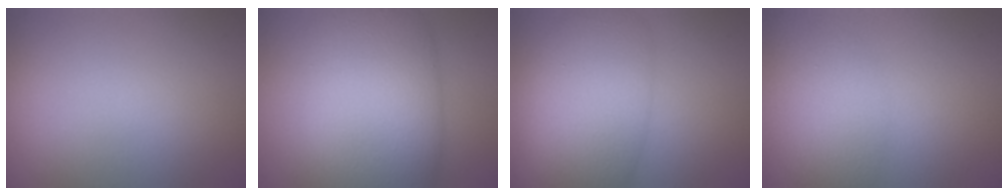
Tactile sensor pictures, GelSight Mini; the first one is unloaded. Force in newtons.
{"total": 12.0, "press": 12.0, "slide": 0.6}
{"total": 7.9, "press": 7.9, "slide": 0.3}
{"total": 2.2, "press": 2.2, "slide": 0.1}